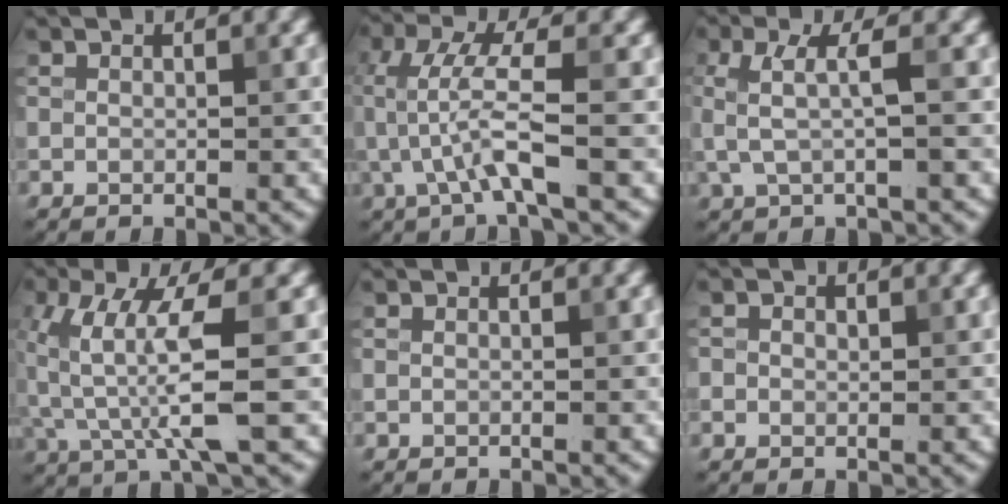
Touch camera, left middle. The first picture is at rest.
{"total": 4.6, "force": [-0.8, 0.8, 4.4], "torque": [-0.099, 0.007, -0.016]}
{"total": 3.1, "force": [0.2, 0.8, 2.9], "torque": [-0.063, 0.003, 0.003]}
{"total": 6.3, "force": [0.1, 1.4, 6.1], "torque": [-0.141, 0.000, 0.005]}
{"total": 0.0}
{"total": 1.1, "force": [0.2, 0.9, 0.5], "torque": [-0.007, -0.002, -0.002]}